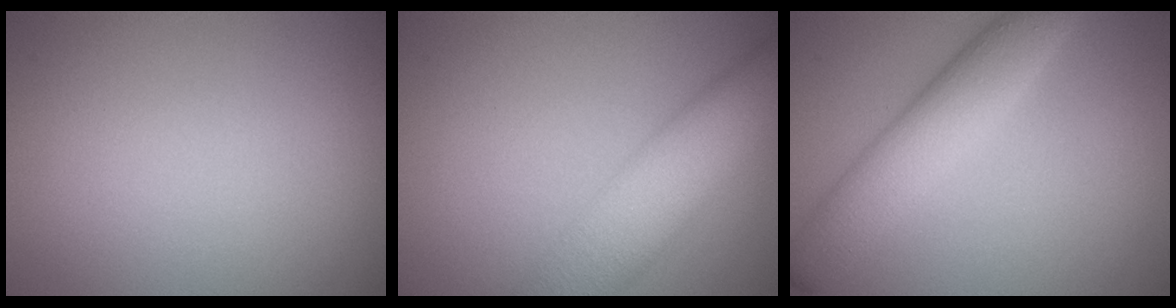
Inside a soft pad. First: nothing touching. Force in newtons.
{"total": 7.6, "press": 7.6, "slide": 0.4}
{"total": 5.5, "press": 5.5, "slide": 0.2}